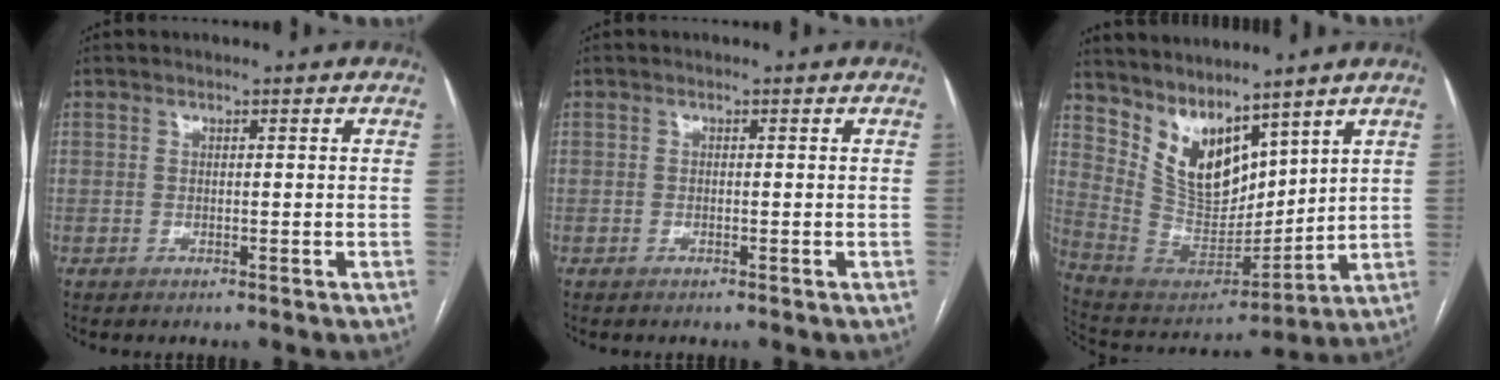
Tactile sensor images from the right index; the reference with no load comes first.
{"total": 0.0}
{"total": 12.2, "force": [8.9, 5.4, 6.3], "torque": [-0.131, 0.006, 0.197]}